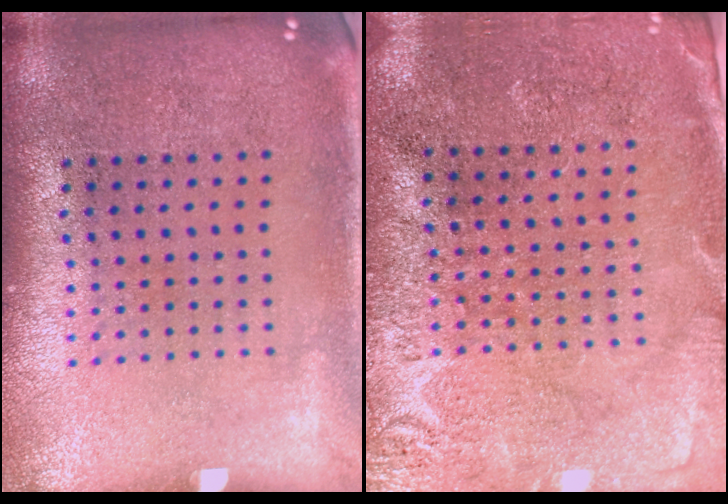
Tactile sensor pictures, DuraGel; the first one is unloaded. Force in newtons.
{"total": 2.7, "press": 2.7, "slide": 0.4}